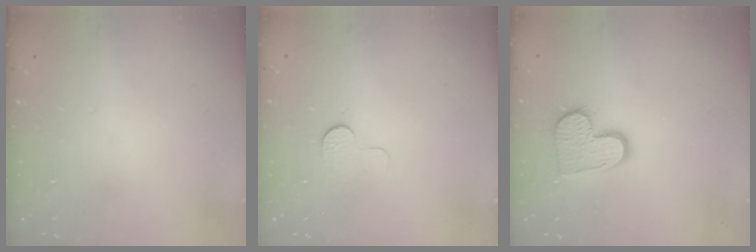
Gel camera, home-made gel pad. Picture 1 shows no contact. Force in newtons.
{"total": 6.5, "press": 6.5, "slide": 0.5}
{"total": 11.8, "press": 11.8, "slide": 0.6}